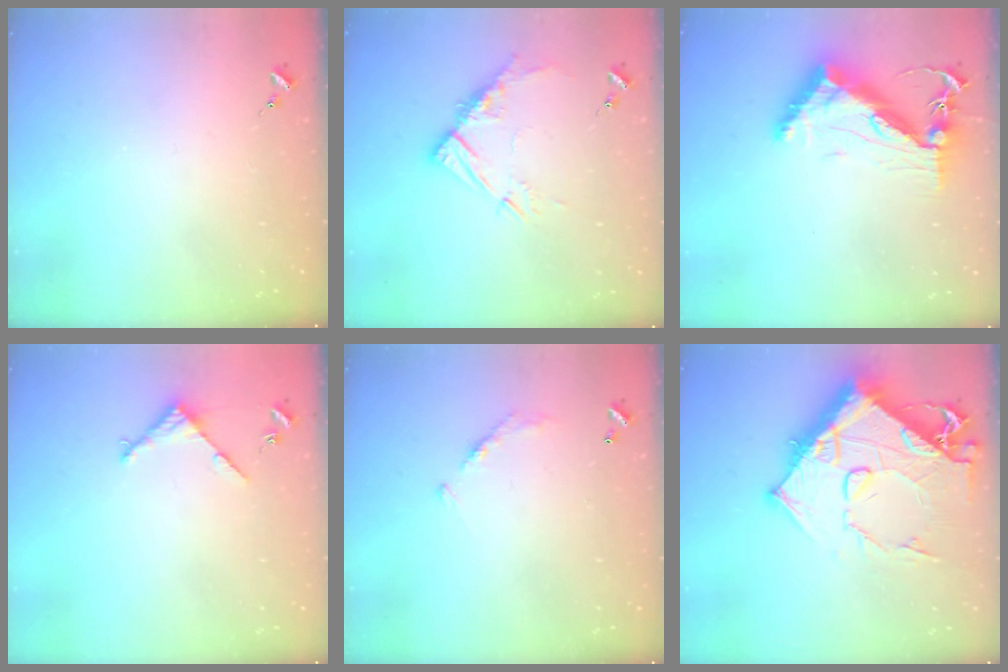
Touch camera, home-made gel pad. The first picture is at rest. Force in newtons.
{"total": 10.7, "press": 10.7, "slide": 0.9}
{"total": 13.5, "press": 13.4, "slide": 1.2}
{"total": 3.4, "press": 3.4, "slide": 0.4}
{"total": 6.5, "press": 6.5, "slide": 0.4}
{"total": 19.8, "press": 19.7, "slide": 2.0}